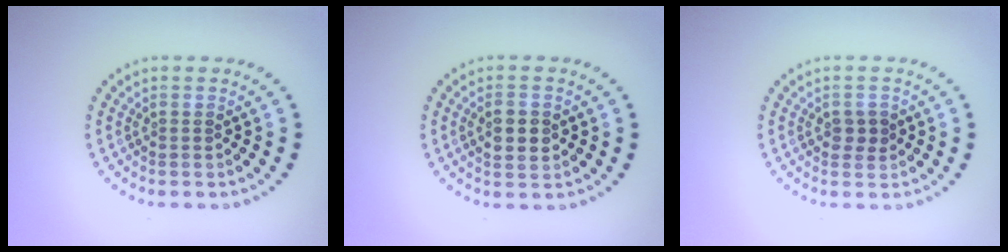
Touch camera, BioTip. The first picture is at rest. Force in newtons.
{"total": 2.3, "press": 2.3, "slide": 0.2}
{"total": 1.5, "press": 1.5, "slide": 0.1}